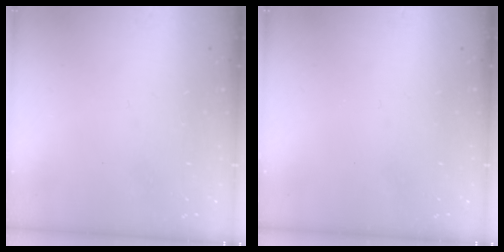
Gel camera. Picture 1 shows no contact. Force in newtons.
{"total": 0.0}